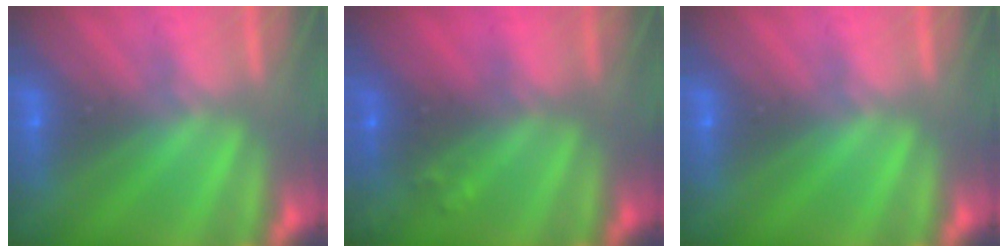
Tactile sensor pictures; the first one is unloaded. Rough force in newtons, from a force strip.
{"total": 7.9}
{"total": 0.0}